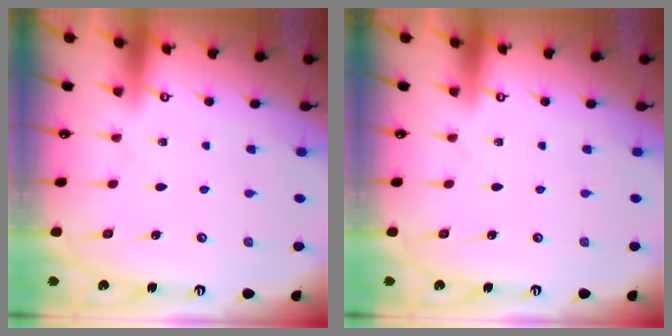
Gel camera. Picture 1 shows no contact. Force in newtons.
{"total": 0.0}